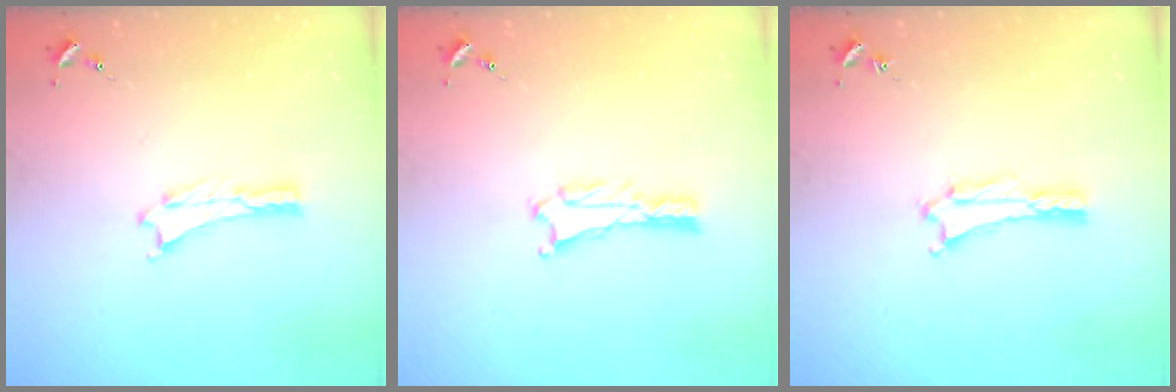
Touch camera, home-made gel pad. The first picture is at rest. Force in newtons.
{"total": 1.3, "press": 1.3, "slide": 0.3}
{"total": 1.6, "press": 1.6, "slide": 0.2}